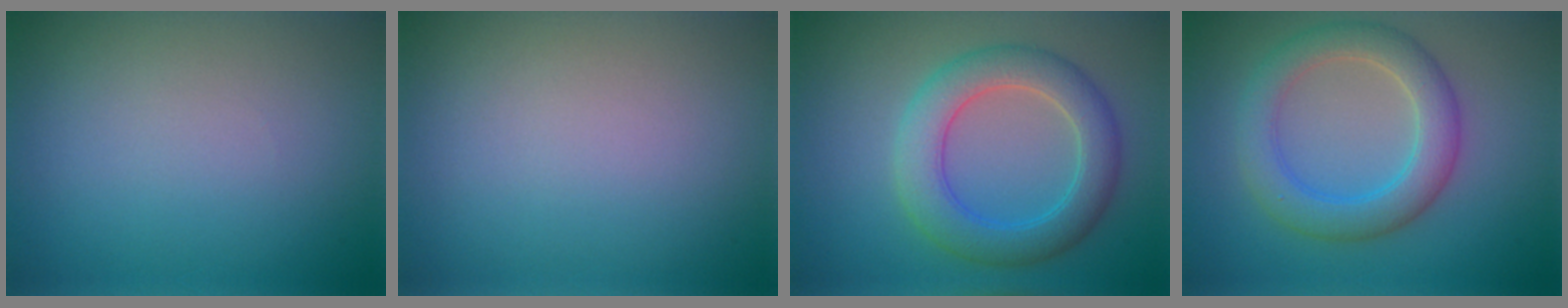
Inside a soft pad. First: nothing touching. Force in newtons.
{"total": 0.0}
{"total": 5.4, "press": 5.4, "slide": 0.2}
{"total": 4.8, "press": 4.8, "slide": 0.3}